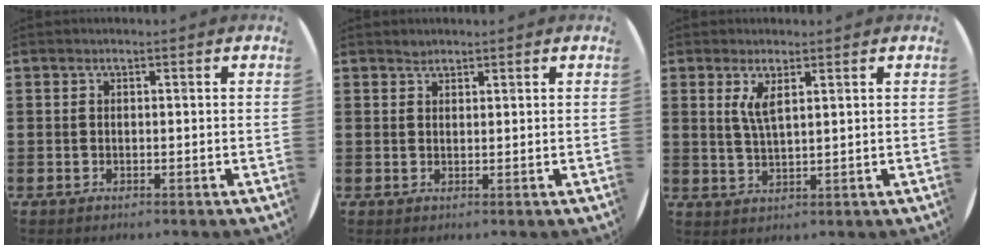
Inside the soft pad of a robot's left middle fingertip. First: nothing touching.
{"total": 0.9, "force": [0.9, 0.3, -0.1], "torque": [0.002, 0.002, 0.017]}
{"total": 3.2, "force": [1.9, 0.6, 2.5], "torque": [-0.053, 0.004, 0.033]}